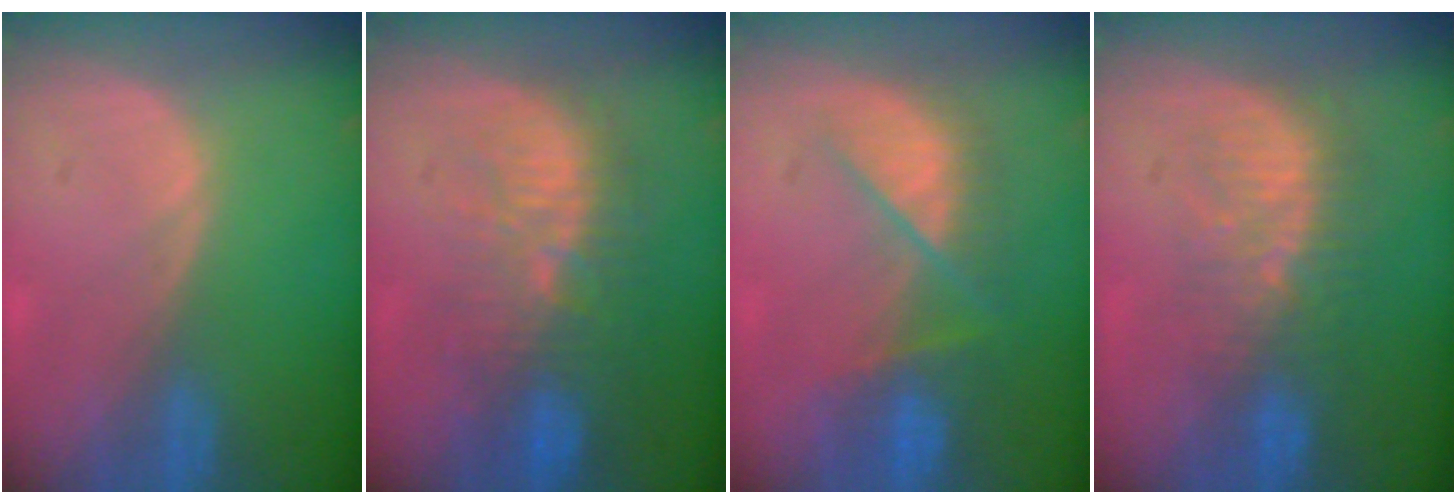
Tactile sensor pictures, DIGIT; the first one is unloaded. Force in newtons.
{"total": 10.1, "press": 9.2, "slide": 4.2}
{"total": 7.6, "press": 7.1, "slide": 2.6}
{"total": 8.1, "press": 7.6, "slide": 2.6}